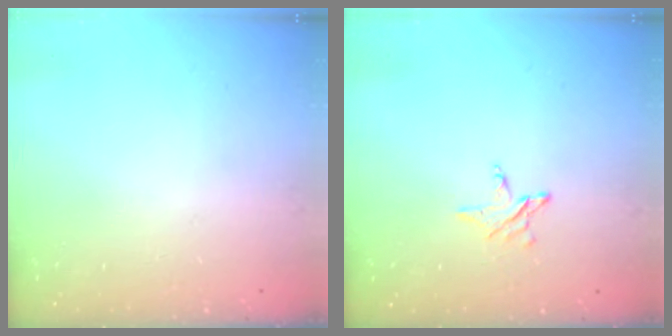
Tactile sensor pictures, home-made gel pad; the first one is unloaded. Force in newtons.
{"total": 3.2, "press": 3.2, "slide": 0.3}